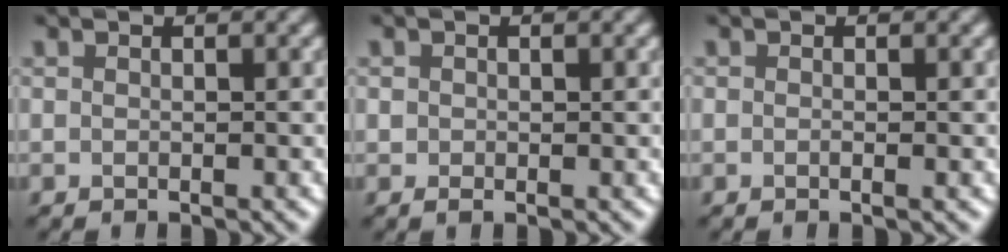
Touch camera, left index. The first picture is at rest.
{"total": 0.8, "force": [-0.1, 0.6, 0.4], "torque": [-0.009, -0.001, -0.002]}
{"total": 0.5, "force": [-0.2, 0.2, 0.5], "torque": [-0.007, -0.002, -0.007]}